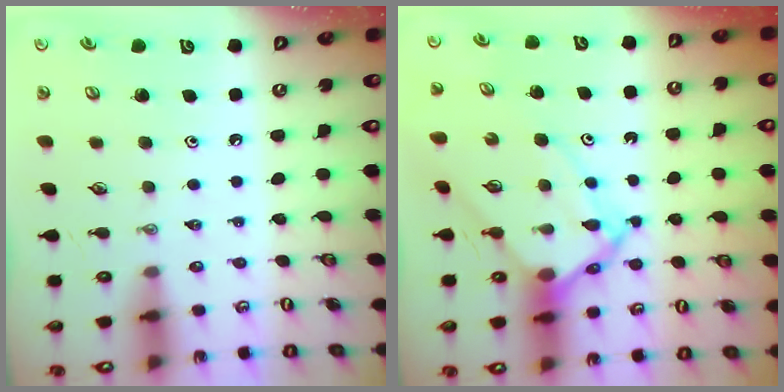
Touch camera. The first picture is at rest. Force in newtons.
{"total": 10.6, "press": 10.5, "slide": 1.0}